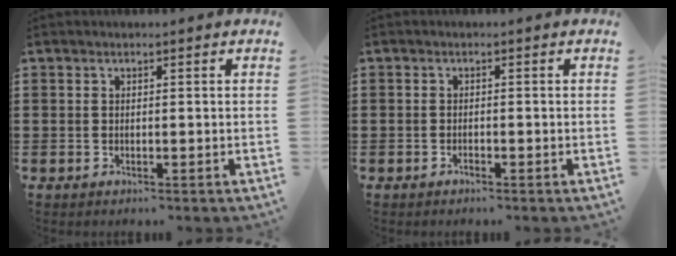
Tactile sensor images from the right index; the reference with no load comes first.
{"total": 0.7, "force": [-0.6, 0.2, 0.2], "torque": [-0.005, 0.000, -0.013]}